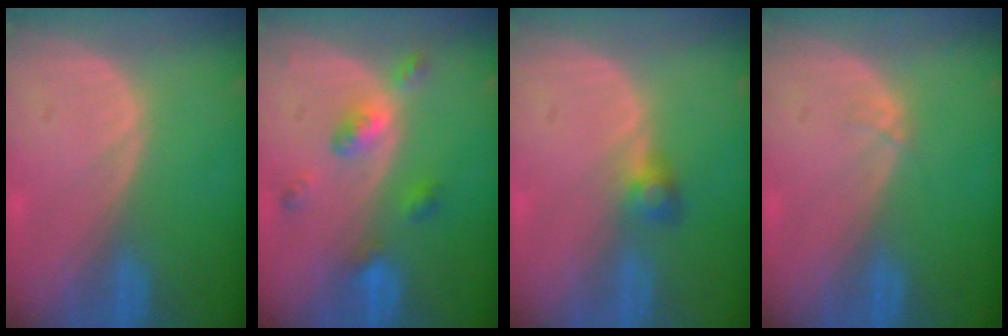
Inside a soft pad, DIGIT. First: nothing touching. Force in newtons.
{"total": 5.3, "press": 4.6, "slide": 2.6}
{"total": 2.5, "press": 2.5, "slide": 0.5}
{"total": 0.5, "press": 0.5, "slide": 0.1}